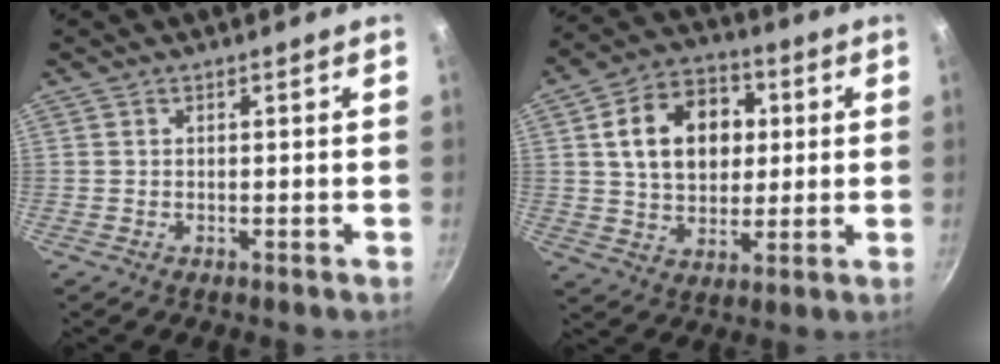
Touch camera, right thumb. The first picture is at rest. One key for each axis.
{"total": 15.8, "fx": 3.1, "fy": 11.6, "fz": 10.2, "tx": -0.135, "ty": 0.014, "tz": 0.044}